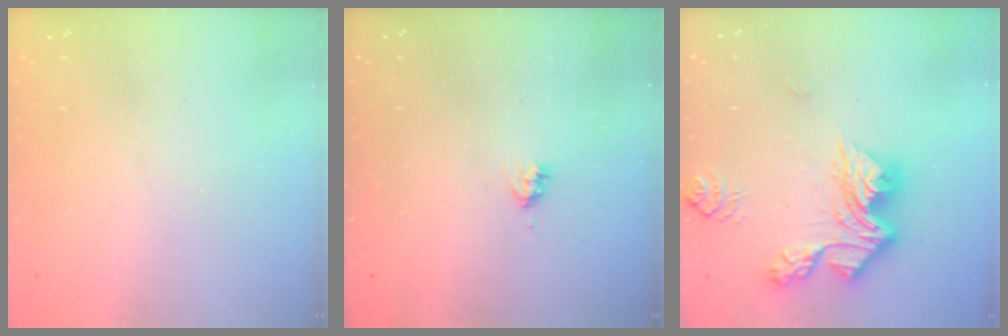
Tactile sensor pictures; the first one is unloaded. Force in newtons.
{"total": 4.2, "press": 4.1, "slide": 0.6}
{"total": 16.5, "press": 16.5, "slide": 1.5}